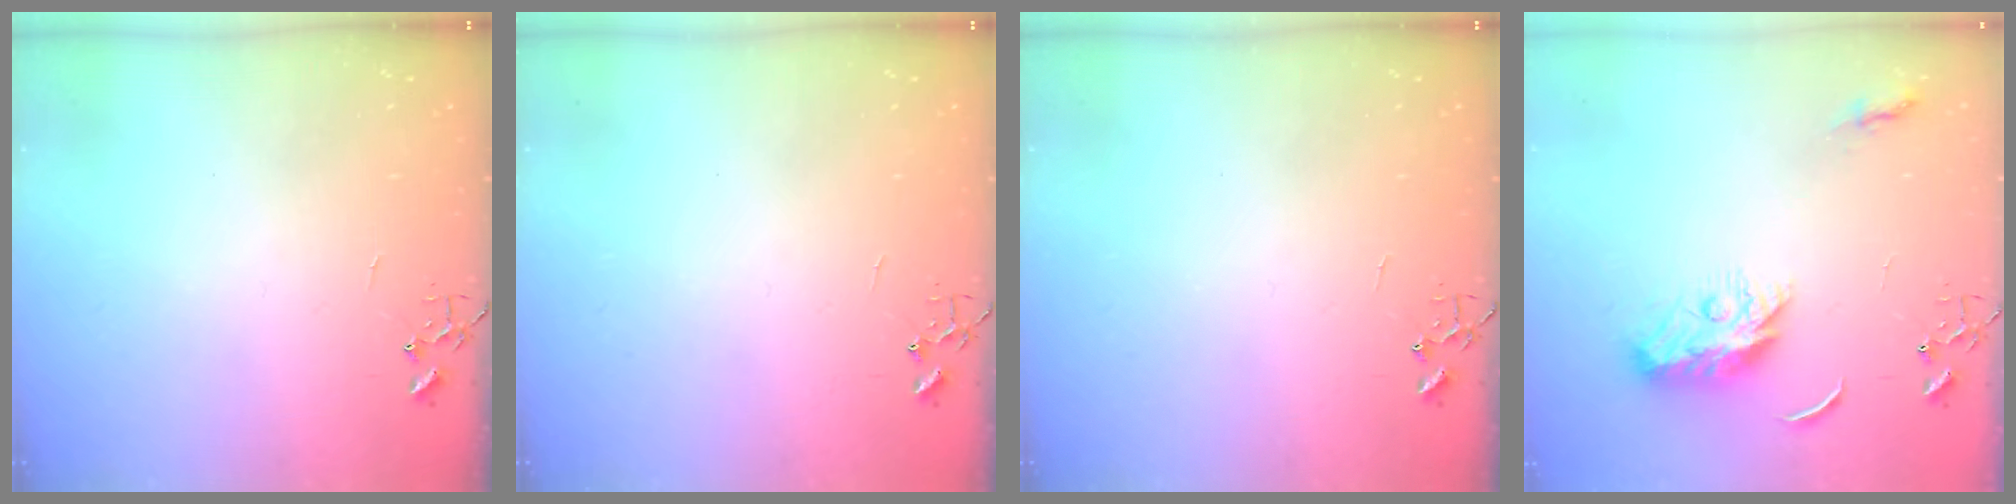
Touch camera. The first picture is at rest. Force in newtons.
{"total": 0.0}
{"total": 0.0}
{"total": 10.2, "press": 10.2, "slide": 0.1}